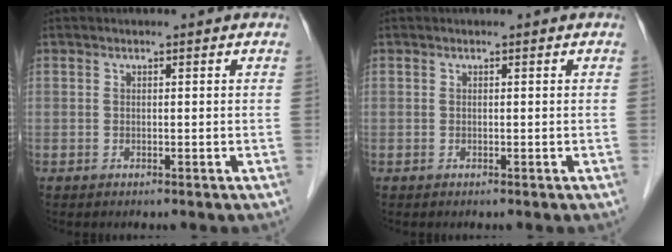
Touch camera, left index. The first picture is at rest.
{"total": 0.0}